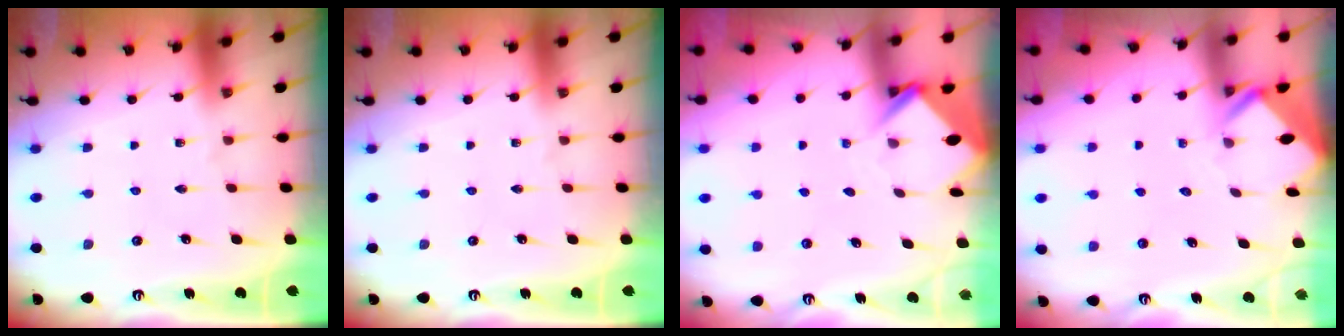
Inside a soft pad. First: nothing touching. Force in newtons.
{"total": 0.0}
{"total": 3.9, "press": 3.9, "slide": 0.2}
{"total": 2.7, "press": 2.7, "slide": 0.1}